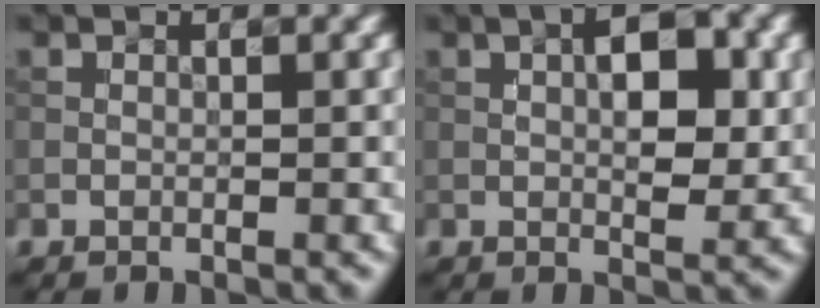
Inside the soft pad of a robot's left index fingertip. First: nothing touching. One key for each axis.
{"total": 4.7, "fx": 0.7, "fy": 2.0, "fz": 4.2, "tx": -0.063, "ty": 0.003, "tz": 0.010}